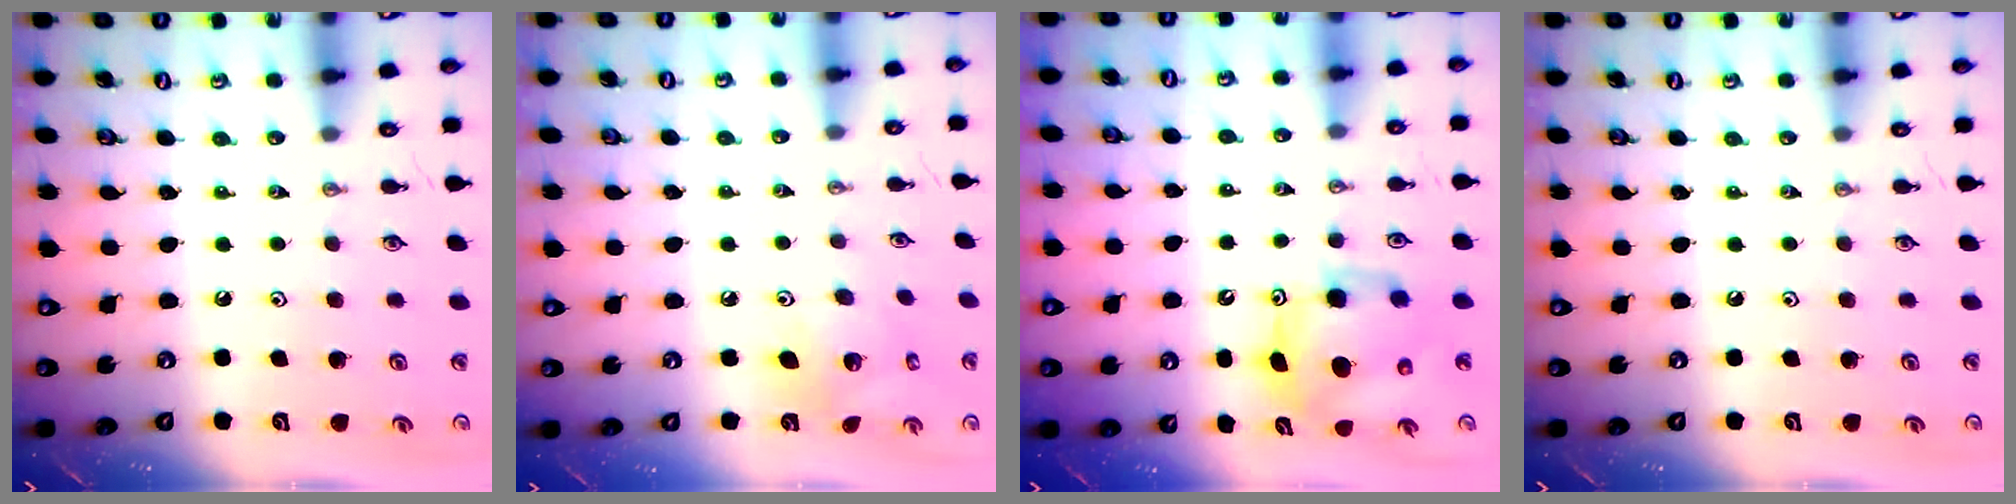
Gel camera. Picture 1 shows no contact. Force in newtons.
{"total": 7.5, "press": 7.5, "slide": 0.1}
{"total": 8.8, "press": 8.8, "slide": 0.4}
{"total": 0.0}